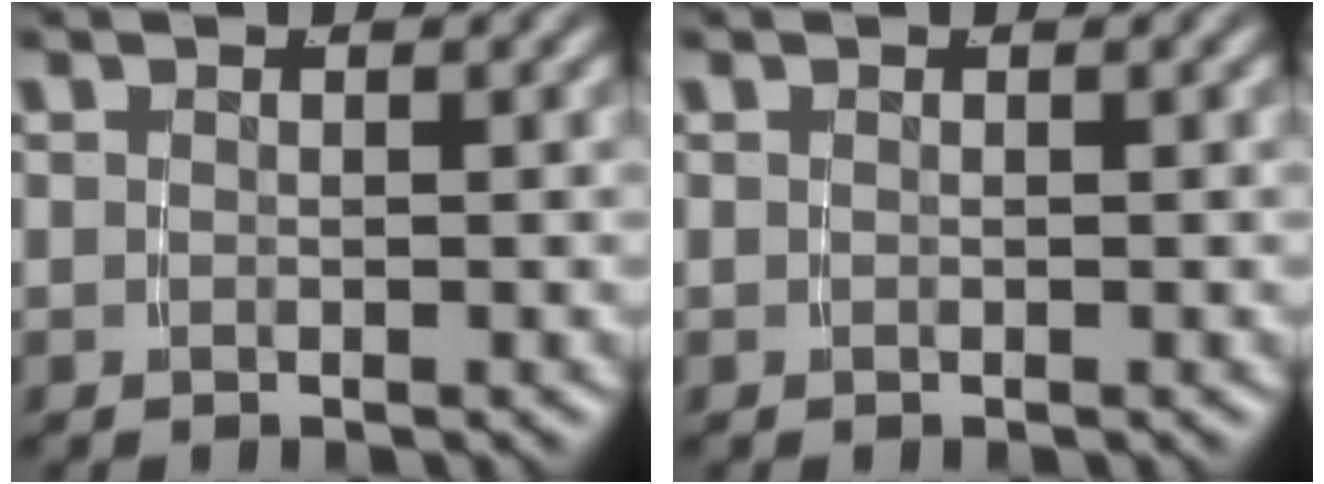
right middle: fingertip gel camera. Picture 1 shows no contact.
{"total": 0.0}